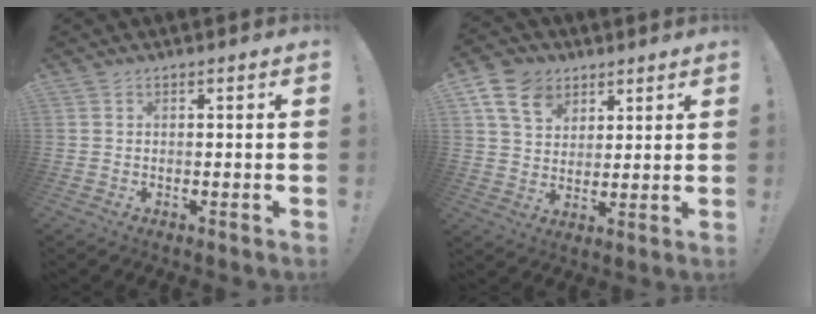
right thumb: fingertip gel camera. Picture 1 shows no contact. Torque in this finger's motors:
{"motor_torque": [0.00, 0.19, 0.50, 0.36, 0.00]}